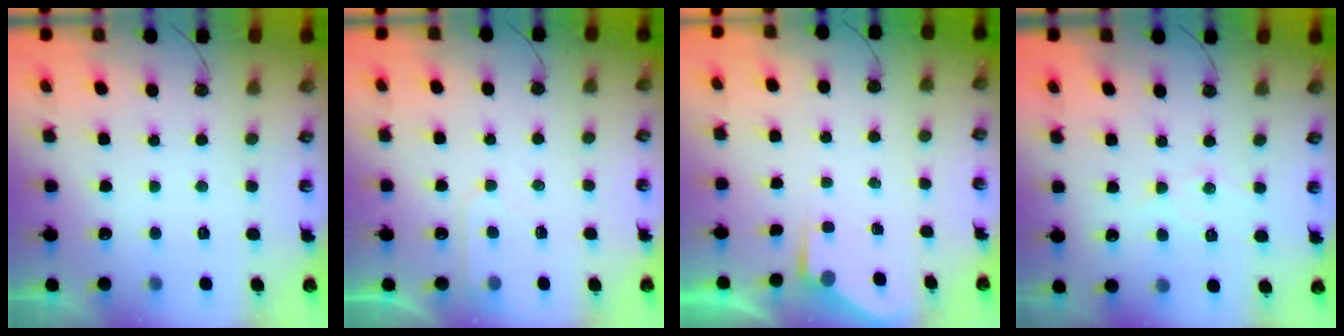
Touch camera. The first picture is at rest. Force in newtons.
{"total": 5.6, "press": 5.5, "slide": 0.7}
{"total": 2.7, "press": 2.6, "slide": 0.4}
{"total": 5.6, "press": 5.6, "slide": 0.3}